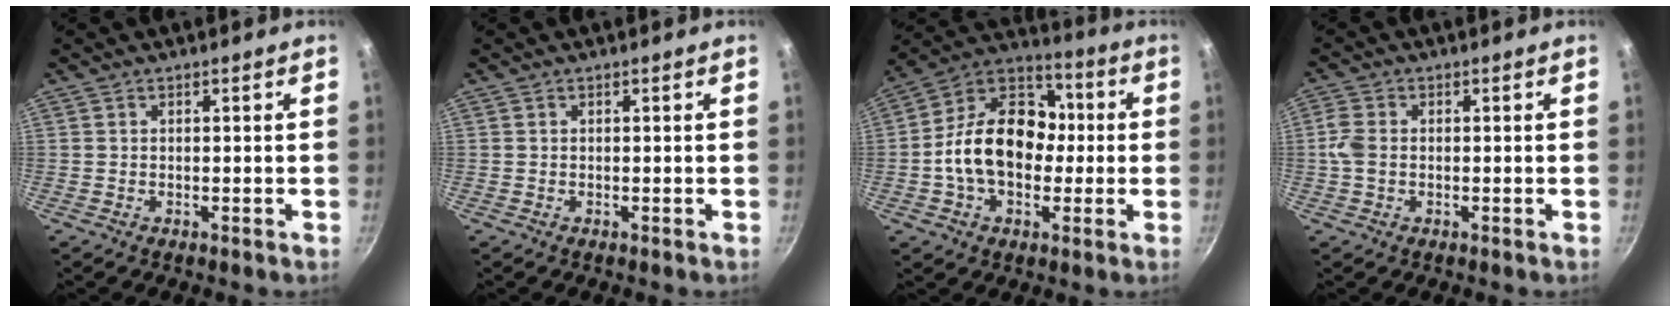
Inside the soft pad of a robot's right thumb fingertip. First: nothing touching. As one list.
[{"total": 0.0}, {"total": 18.3, "force": [-1.1, 13.2, 12.6], "torque": [-0.172, 0.045, -0.037]}, {"total": 3.8, "force": [-0.2, 2.6, 2.7], "torque": [-0.062, 0.007, -0.010]}]